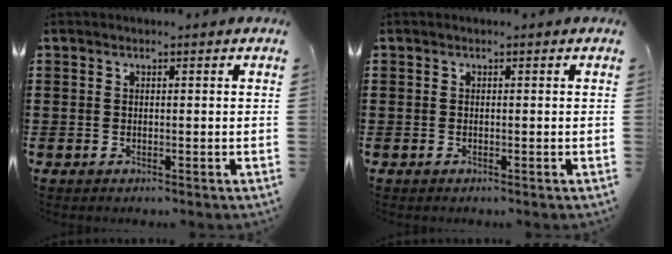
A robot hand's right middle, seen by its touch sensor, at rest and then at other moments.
{"total": 0.0}